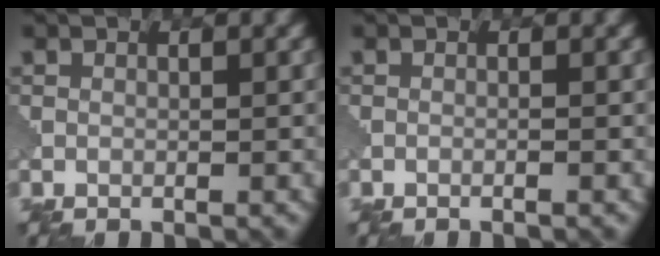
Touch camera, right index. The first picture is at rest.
{"total": 0.8, "force": [-0.2, 0.5, 0.6], "torque": [0.017, -0.002, -0.029]}